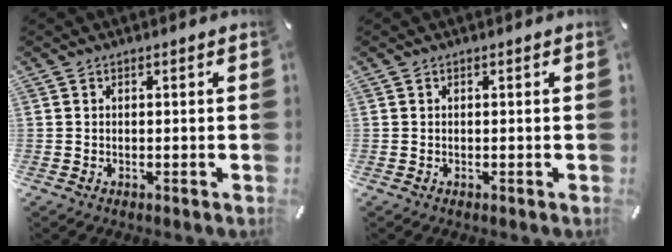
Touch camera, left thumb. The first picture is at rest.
{"total": 0.0}